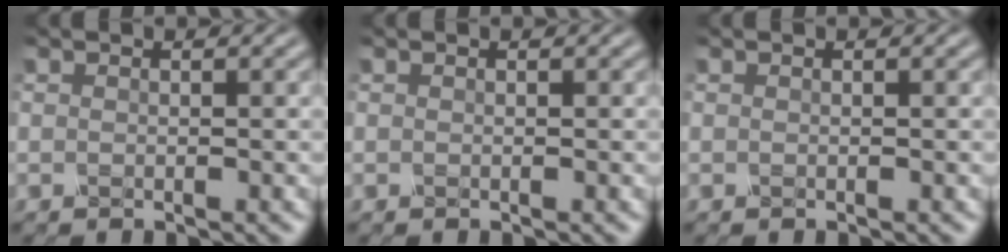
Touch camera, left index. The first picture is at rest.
{"total": 0.0}
{"total": 0.0}